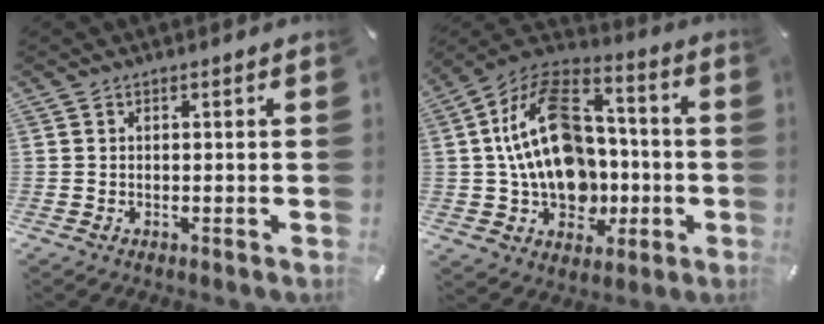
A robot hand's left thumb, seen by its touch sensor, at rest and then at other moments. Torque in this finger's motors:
{"motor_torque": [1.97, 3.04, 1.77, -1.00, 0.52]}